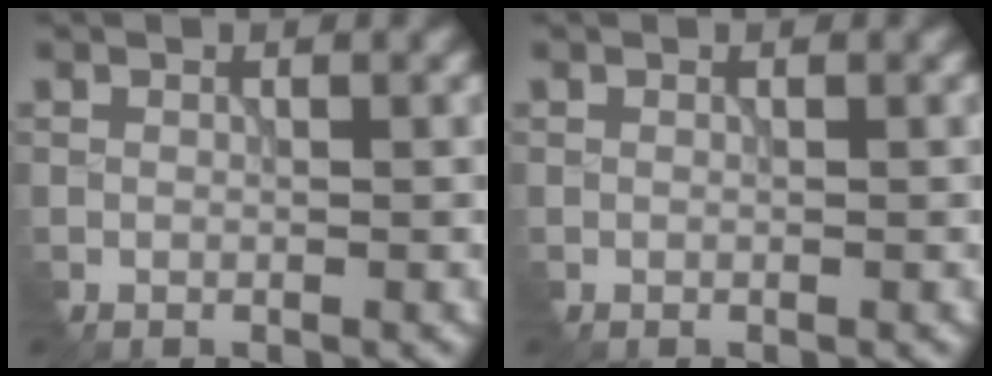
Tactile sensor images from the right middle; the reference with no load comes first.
{"total": 0.0}